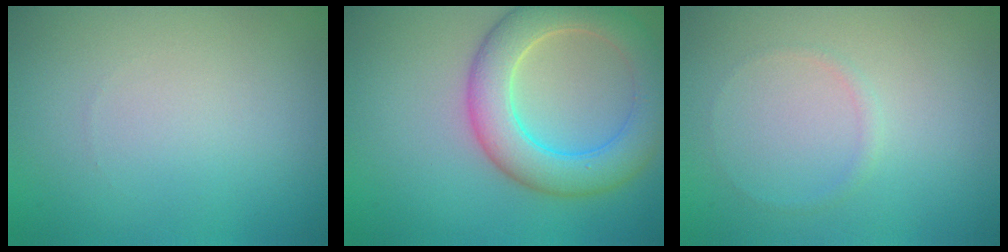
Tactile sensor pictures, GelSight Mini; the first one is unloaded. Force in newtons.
{"total": 6.6, "press": 6.6, "slide": 0.3}
{"total": 0.7, "press": 0.7, "slide": 0.1}